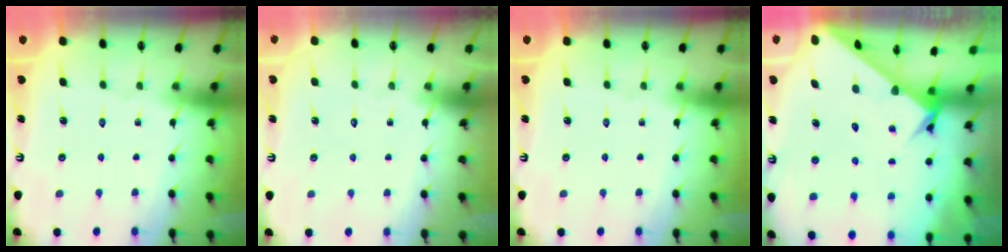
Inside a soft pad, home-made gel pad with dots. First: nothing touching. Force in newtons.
{"total": 1.7, "press": 1.7, "slide": 0.1}
{"total": 0.0}
{"total": 2.7, "press": 2.7, "slide": 0.2}